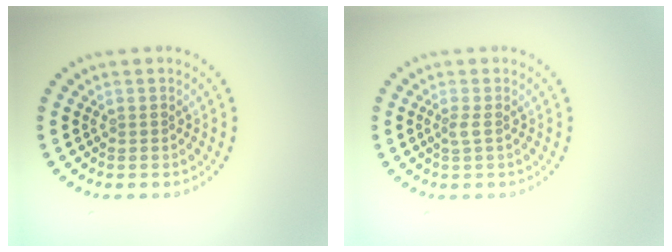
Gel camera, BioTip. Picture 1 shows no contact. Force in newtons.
{"total": 1.0, "press": 0.7, "slide": 0.7}